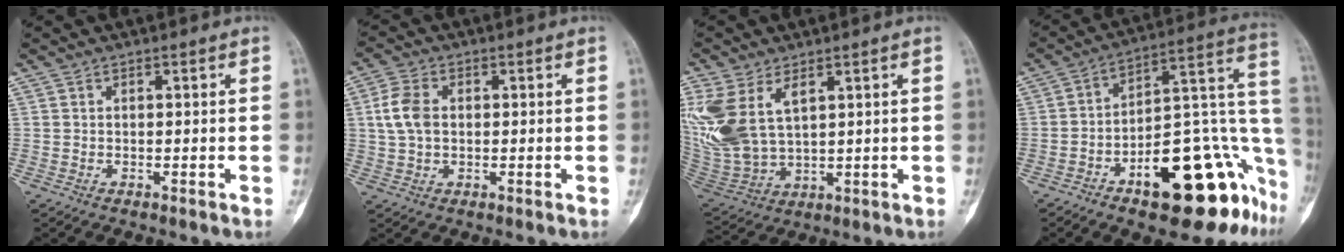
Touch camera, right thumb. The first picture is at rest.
{"total": 6.5, "force": [0.8, 4.3, 4.8], "torque": [-0.100, 0.008, 0.014]}
{"total": 15.3, "force": [5.3, 8.8, 11.3], "torque": [-0.258, -0.014, 0.124]}
{"total": 26.6, "force": [-12.0, 10.7, 21.2], "torque": [-0.197, 0.090, -0.163]}